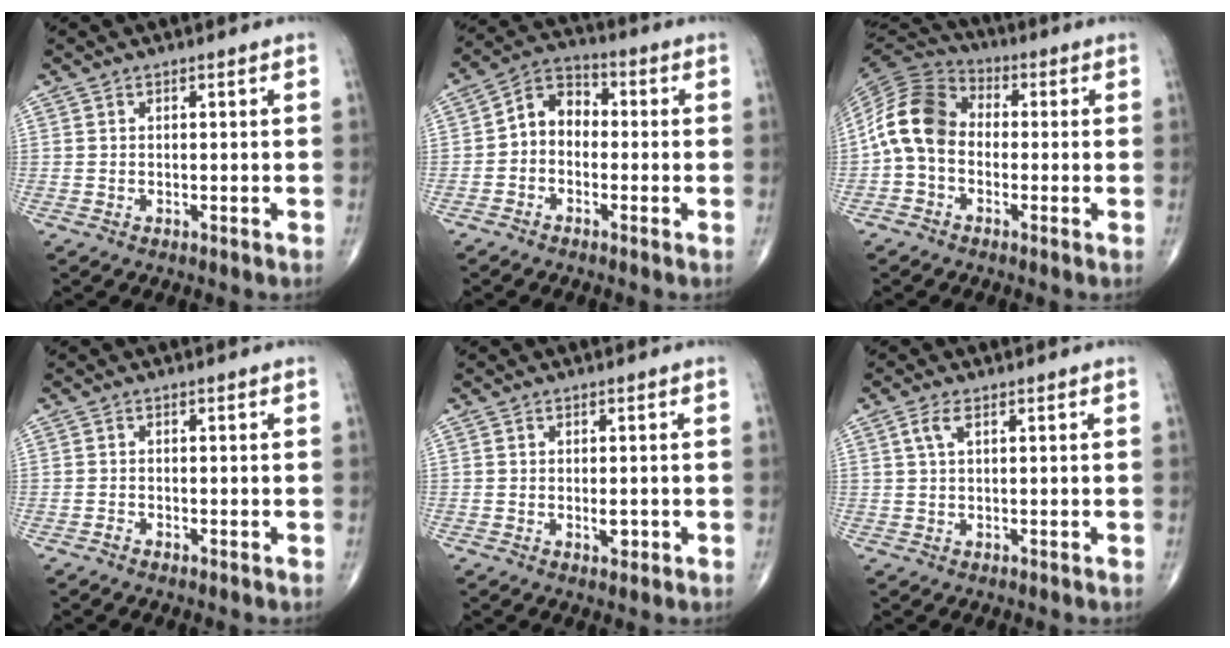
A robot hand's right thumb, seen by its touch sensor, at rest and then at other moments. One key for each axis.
{"total": 7.0, "fx": -0.9, "fy": 5.4, "fz": 4.4, "tx": -0.045, "ty": 0.031, "tz": -0.036}
{"total": 11.3, "fx": -1.3, "fy": 8.4, "fz": 7.5, "tx": -0.140, "ty": 0.030, "tz": -0.042}
{"total": 0.7, "fx": -0.5, "fy": 0.3, "fz": 0.3, "tx": -0.010, "ty": 0.002, "tz": -0.013}
{"total": 2.0, "fx": -0.5, "fy": 1.0, "fz": 1.7, "tx": -0.025, "ty": -0.002, "tz": -0.005}
{"total": 2.6, "fx": 1.1, "fy": 1.1, "fz": 2.1, "tx": -0.050, "ty": 0.011, "tz": 0.026}